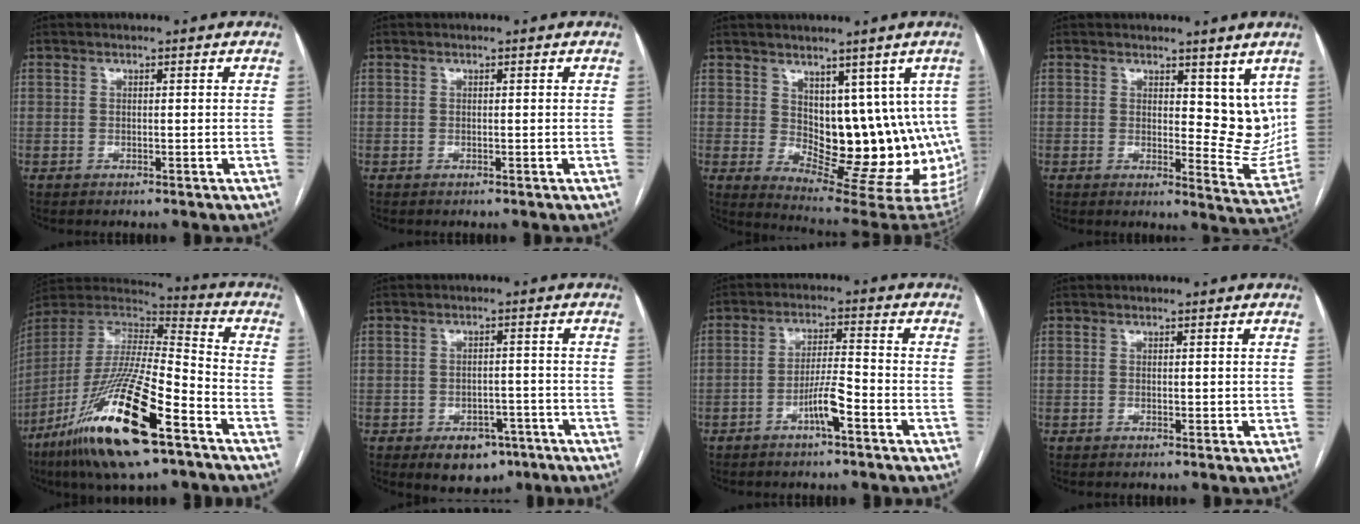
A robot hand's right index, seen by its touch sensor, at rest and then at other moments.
{"total": 0.0}
{"total": 14.0, "force": [3.2, 8.1, 11.0], "torque": [-0.122, -0.011, 0.068]}
{"total": 8.0, "force": [4.3, 4.0, 5.5], "torque": [-0.053, -0.014, 0.067]}
{"total": 25.1, "force": [-13.7, 4.4, 20.6], "torque": [-0.413, -0.051, -0.251]}
{"total": 6.5, "force": [-3.7, 4.3, 3.2], "torque": [-0.034, 0.007, -0.043]}
{"total": 7.7, "force": [-3.2, 0.6, 7.0], "torque": [-0.133, -0.001, -0.058]}
{"total": 1.1, "force": [0.3, 0.7, 0.7], "torque": [-0.008, -0.002, 0.005]}